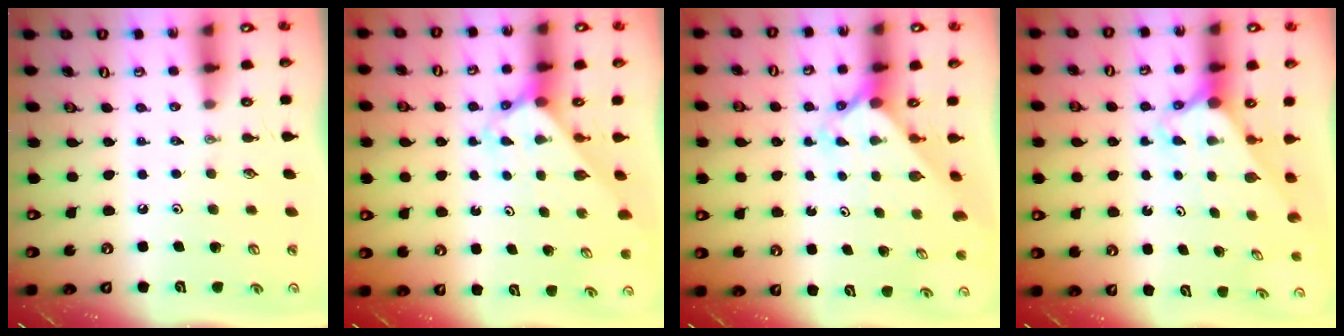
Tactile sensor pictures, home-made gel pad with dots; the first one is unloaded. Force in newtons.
{"total": 2.7, "press": 2.7, "slide": 0.2}
{"total": 2.4, "press": 2.4, "slide": 0.2}
{"total": 2.6, "press": 2.6, "slide": 0.1}